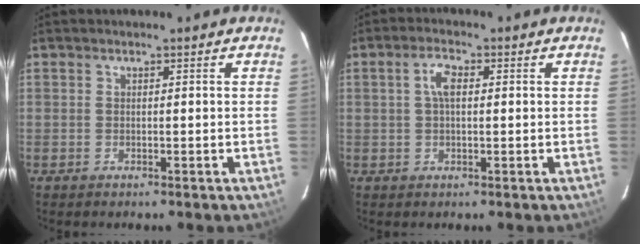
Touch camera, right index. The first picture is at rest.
{"total": 3.5, "force": [0.6, 1.6, 3.1], "torque": [-0.062, 0.010, 0.011]}